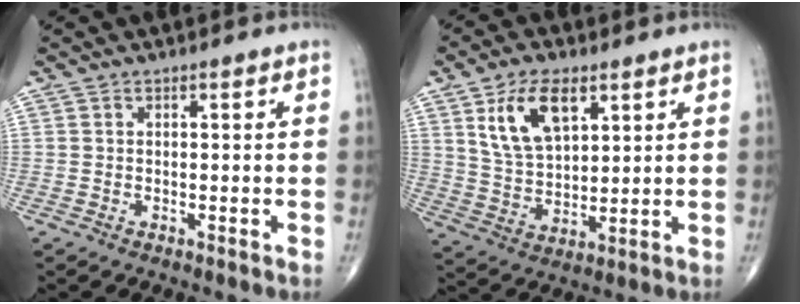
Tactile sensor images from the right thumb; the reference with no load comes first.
{"total": 11.8, "force": [5.5, 6.2, 8.4], "torque": [-0.140, -0.021, 0.111]}